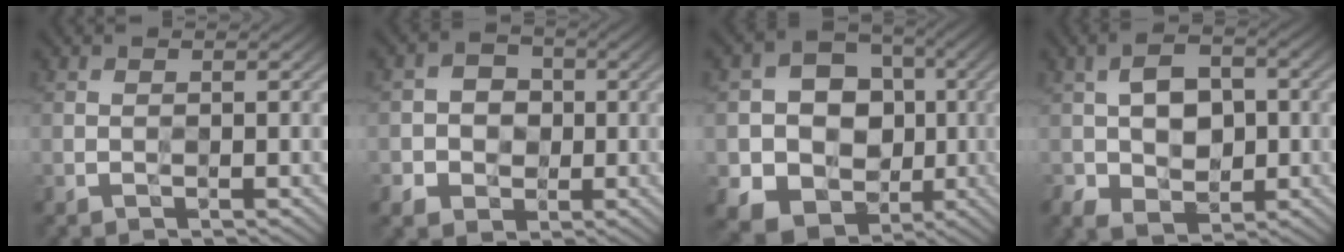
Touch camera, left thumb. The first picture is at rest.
{"total": 4.4, "force": [-0.5, 4.1, 1.6], "torque": [-0.024, 0.003, -0.022]}
{"total": 12.5, "force": [-1.3, 11.0, 5.9], "torque": [-0.118, -0.020, -0.041]}
{"total": 7.1, "force": [0.0, 4.8, 5.2], "torque": [-0.098, 0.004, 0.000]}